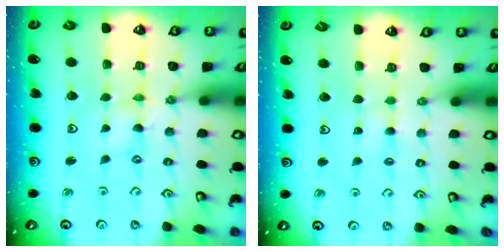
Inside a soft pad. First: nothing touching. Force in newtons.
{"total": 1.8, "press": 1.7, "slide": 0.4}